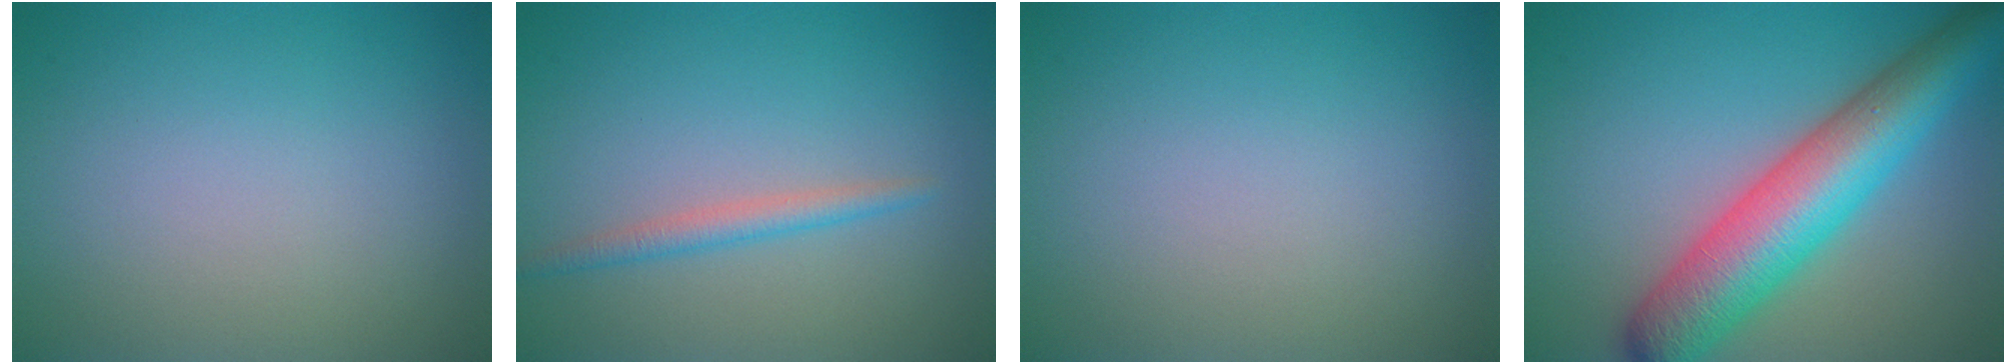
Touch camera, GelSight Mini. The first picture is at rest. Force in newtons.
{"total": 1.8, "press": 1.7, "slide": 0.1}
{"total": 0.0}
{"total": 9.3, "press": 9.3, "slide": 0.3}